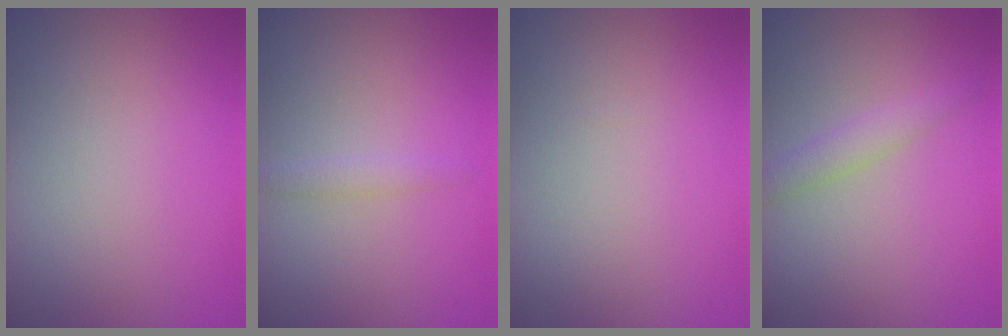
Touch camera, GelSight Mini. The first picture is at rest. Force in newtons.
{"total": 1.1, "press": 1.1, "slide": 0.0}
{"total": 0.0}
{"total": 1.8, "press": 1.8, "slide": 0.0}